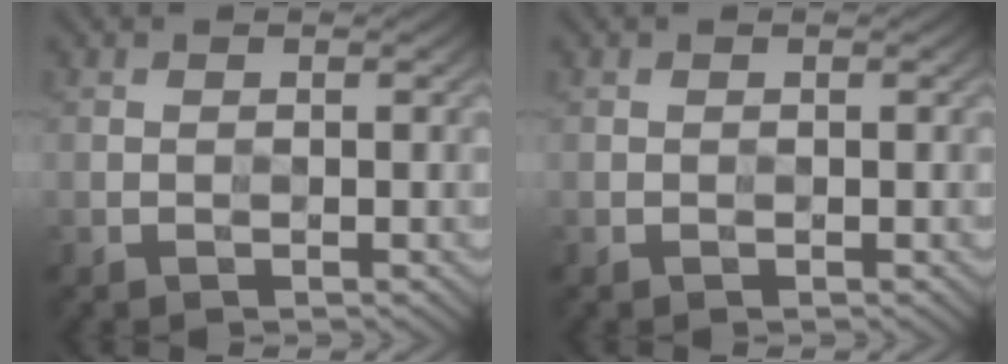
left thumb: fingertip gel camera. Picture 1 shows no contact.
{"total": 0.0}